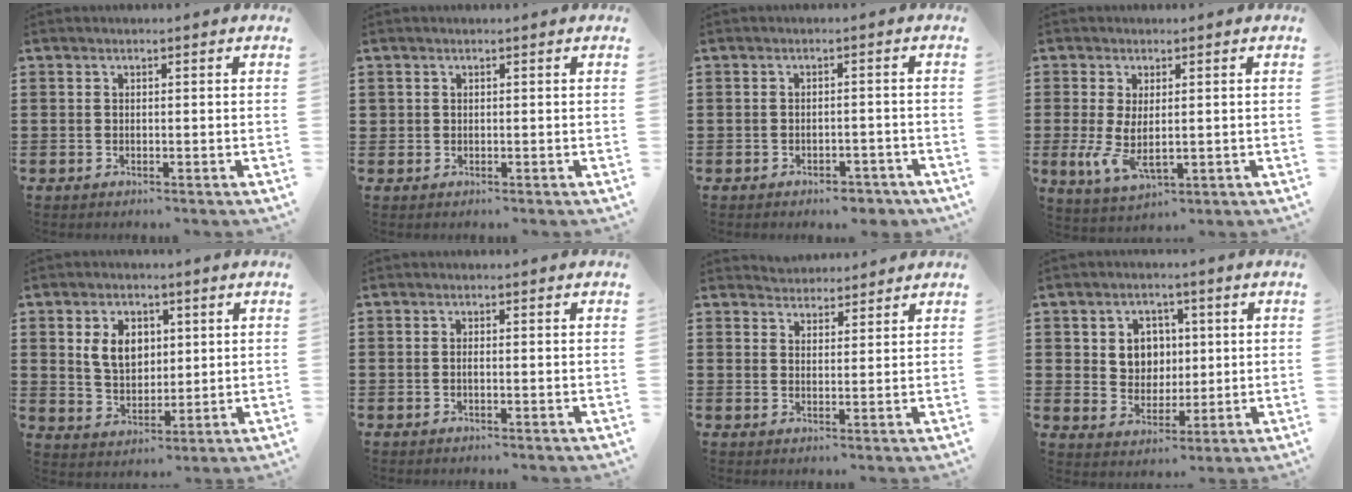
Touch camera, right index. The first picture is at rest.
{"total": 0.7, "force": [0.3, 0.6, 0.1], "torque": [-0.003, 0.003, 0.005]}
{"total": 2.4, "force": [-2.4, 0.5, 0.3], "torque": [-0.012, -0.001, -0.050]}
{"total": 5.7, "force": [0.1, 2.5, 5.1], "torque": [-0.122, -0.009, -0.001]}
{"total": 6.2, "force": [1.7, 4.4, 4.0], "torque": [-0.093, 0.008, 0.025]}
{"total": 0.5, "force": [-0.2, 0.1, 0.5], "torque": [-0.009, -0.003, -0.002]}
{"total": 2.6, "force": [2.5, 0.4, -0.6], "torque": [0.003, -0.002, 0.051]}
{"total": 5.4, "force": [1.2, 4.9, 2.1], "torque": [-0.047, 0.009, 0.017]}